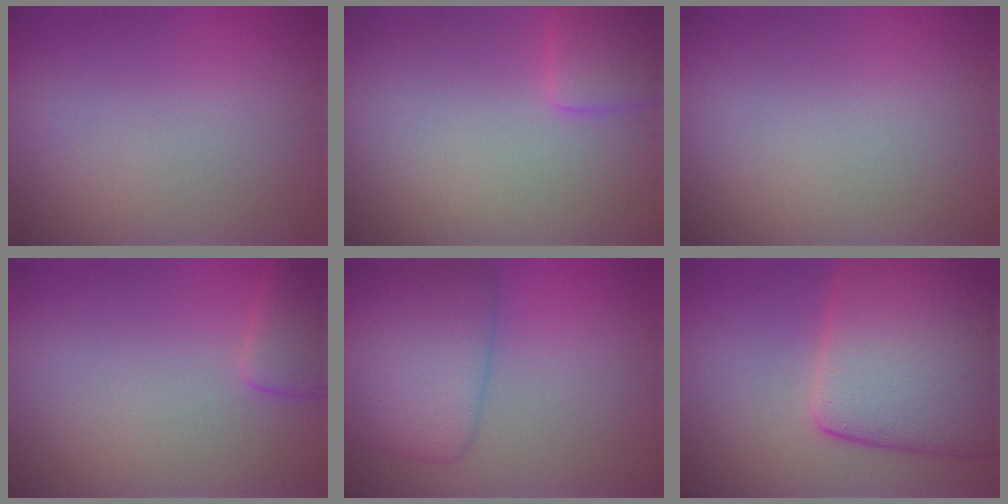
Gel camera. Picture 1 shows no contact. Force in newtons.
{"total": 2.4, "press": 2.4, "slide": 0.3}
{"total": 0.0}
{"total": 2.3, "press": 2.3, "slide": 0.2}
{"total": 5.7, "press": 5.7, "slide": 0.2}
{"total": 12.9, "press": 12.9, "slide": 0.7}